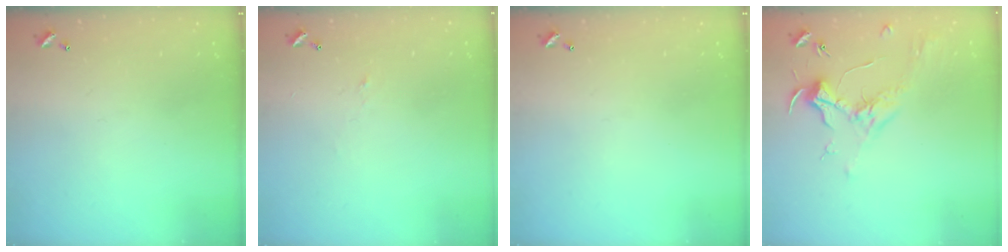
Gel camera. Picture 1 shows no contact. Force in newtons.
{"total": 0.9, "press": 0.6, "slide": 0.6}
{"total": 0.0}
{"total": 1.8, "press": 1.7, "slide": 0.8}